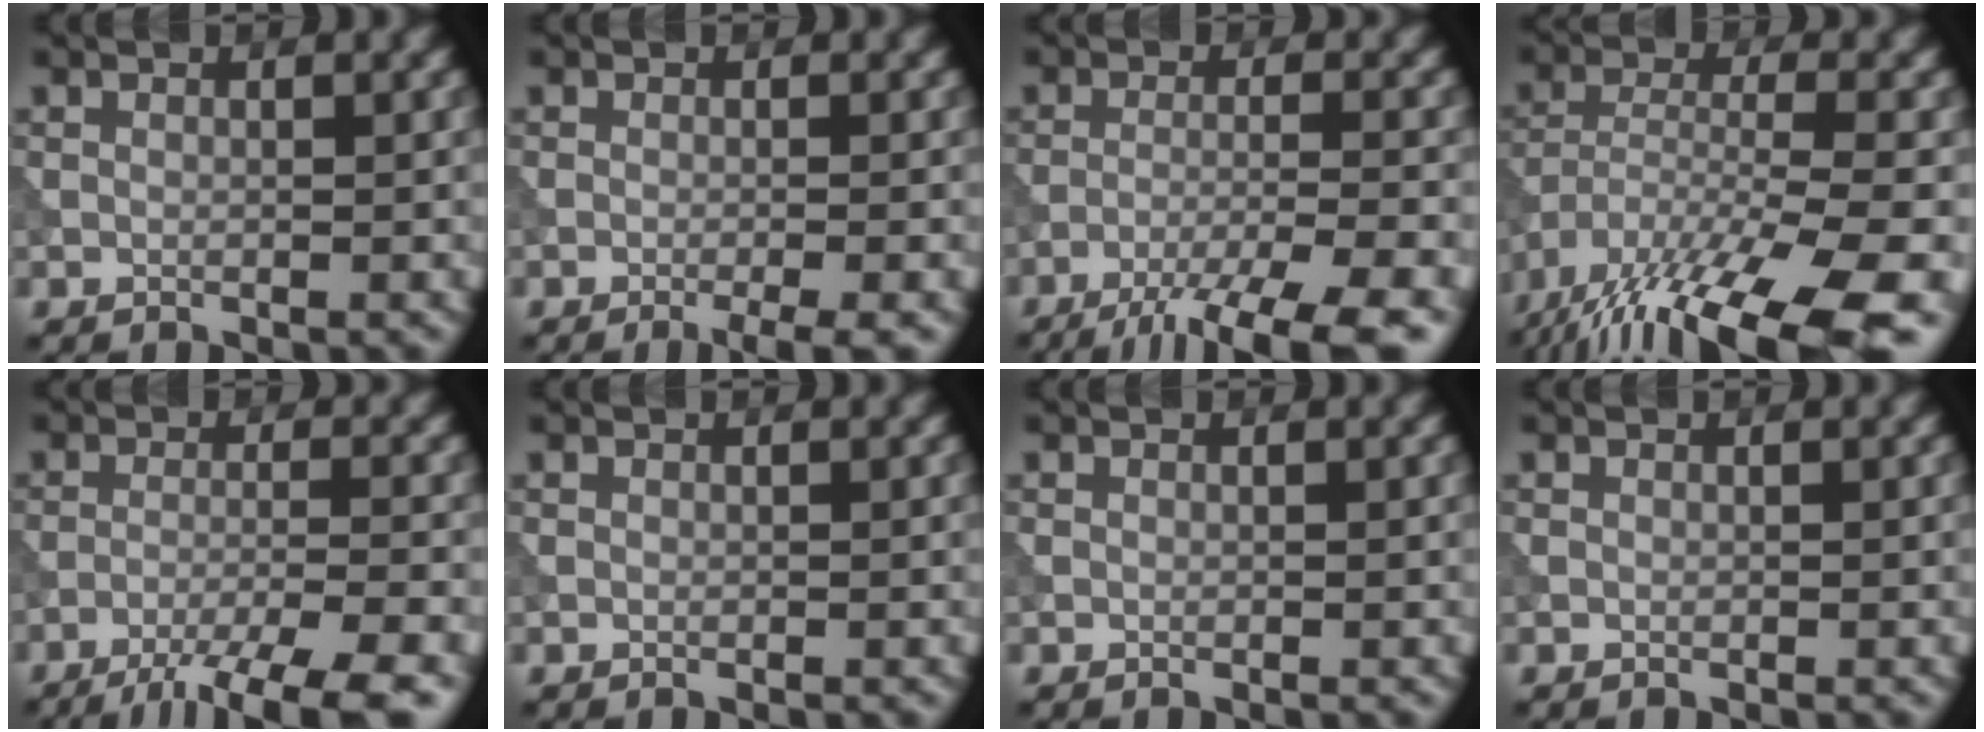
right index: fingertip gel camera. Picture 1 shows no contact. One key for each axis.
{"total": 2.7, "fx": -1.4, "fy": 0.4, "fz": 2.2, "tx": -0.030, "ty": 0.000, "tz": -0.026}
{"total": 8.8, "fx": -6.9, "fy": 1.2, "fz": 5.4, "tx": -0.084, "ty": -0.015, "tz": -0.102}
{"total": 15.5, "fx": -11.2, "fy": 3.8, "fz": 10.0, "tx": -0.207, "ty": -0.034, "tz": -0.176}
{"total": 8.0, "fx": -6.1, "fy": 1.1, "fz": 5.0, "tx": -0.075, "ty": -0.012, "tz": -0.092}
{"total": 0.0}
{"total": 0.0}
{"total": 0.0}